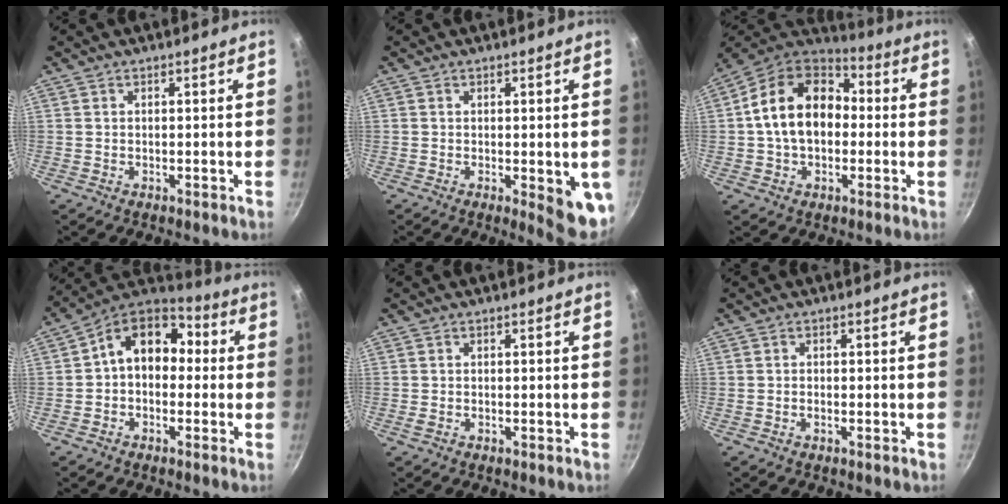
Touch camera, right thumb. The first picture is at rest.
{"total": 7.7, "force": [-1.2, 2.6, 7.1], "torque": [-0.060, -0.001, -0.008]}
{"total": 17.3, "force": [0.4, 12.3, 12.1], "torque": [-0.179, 0.040, -0.009]}
{"total": 12.7, "force": [0.8, 9.3, 8.6], "torque": [-0.100, 0.043, -0.014]}
{"total": 0.8, "force": [-0.4, 0.4, 0.5], "torque": [-0.013, 0.002, -0.010]}
{"total": 0.8, "force": [-0.4, 0.3, 0.6], "torque": [-0.017, 0.005, -0.012]}